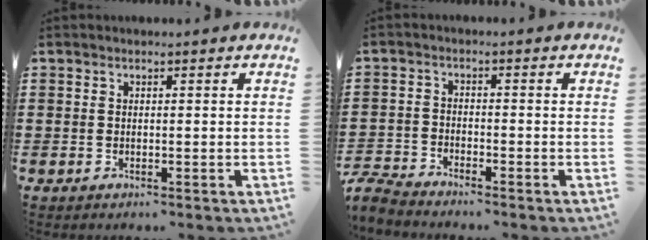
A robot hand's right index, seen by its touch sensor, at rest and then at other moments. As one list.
[{"total": 3.3, "force": [-3.3, 0.5, 0.3], "torque": [-0.023, -0.003, -0.074]}]